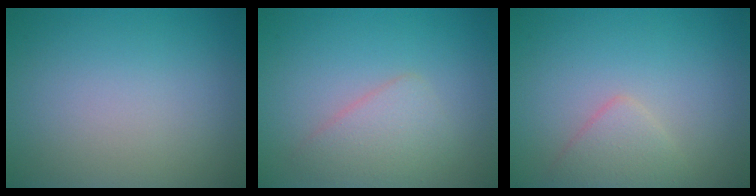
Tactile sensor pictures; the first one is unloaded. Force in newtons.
{"total": 2.6, "press": 2.6, "slide": 0.1}
{"total": 2.1, "press": 2.1, "slide": 0.1}